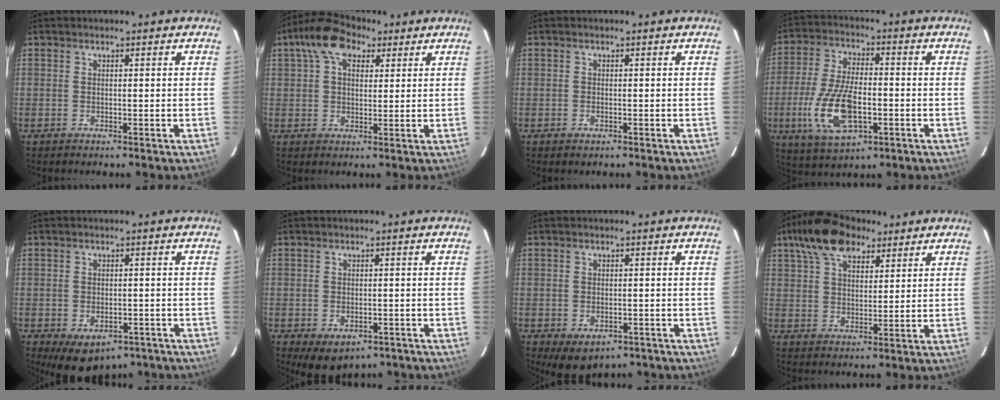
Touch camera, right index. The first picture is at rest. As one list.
[{"total": 9.1, "force": [4.3, 5.5, 5.8], "torque": [-0.109, 0.035, 0.068]}, {"total": 0.8, "force": [-0.5, 0.5, 0.4], "torque": [-0.006, -0.002, -0.009]}, {"total": 14.5, "force": [-3.9, 6.3, 12.4], "torque": [-0.262, -0.010, -0.068]}, {"total": 8.9, "force": [-5.2, 5.4, 4.8], "torque": [-0.089, -0.012, -0.056]}, {"total": 6.5, "force": [-3.6, 4.1, 3.5], "torque": [-0.065, -0.013, -0.035]}, {"total": 5.9, "force": [-3.1, 3.8, 3.2], "torque": [-0.061, -0.014, -0.031]}, {"total": 12.3, "force": [7.4, 6.2, 7.6], "torque": [-0.145, 0.041, 0.125]}]